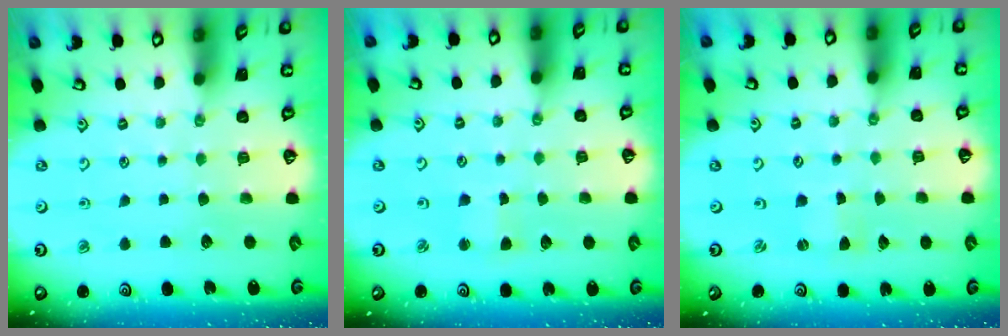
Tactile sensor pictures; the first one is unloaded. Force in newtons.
{"total": 1.9, "press": 1.9, "slide": 0.3}
{"total": 0.0}